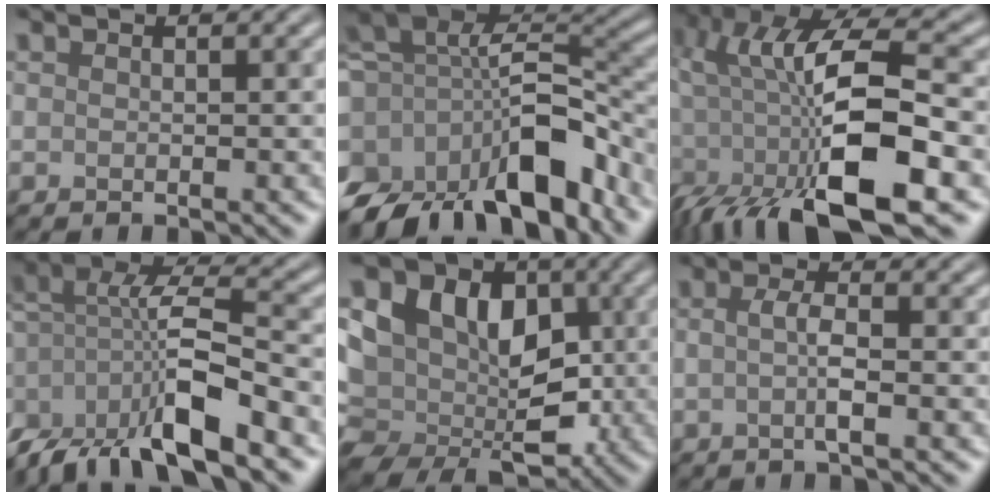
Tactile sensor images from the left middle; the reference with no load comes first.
{"total": 13.5, "force": [-6.4, 7.2, 9.4], "torque": [-0.168, 0.005, -0.112]}
{"total": 14.0, "force": [-3.5, 5.0, 12.6], "torque": [-0.230, -0.003, -0.069]}
{"total": 9.4, "force": [-5.1, 2.9, 7.3], "torque": [-0.123, 0.009, -0.105]}
{"total": 13.9, "force": [0.9, 11.1, 8.3], "torque": [-0.130, 0.027, 0.001]}
{"total": 2.2, "force": [-0.3, 0.4, 2.1], "torque": [-0.043, 0.000, -0.007]}